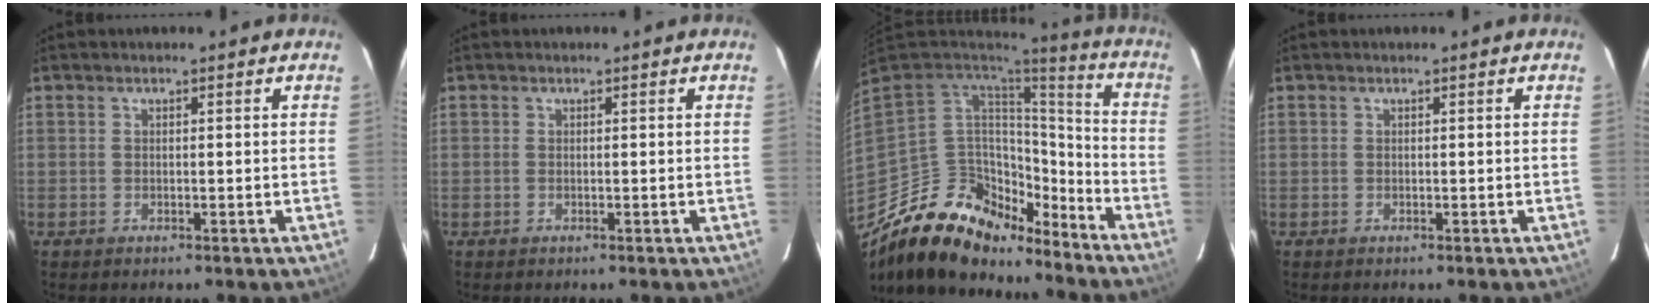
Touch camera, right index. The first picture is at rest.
{"total": 0.0}
{"total": 20.8, "force": [-15.3, 11.0, 8.8], "torque": [-0.192, 0.017, -0.250]}
{"total": 0.0}